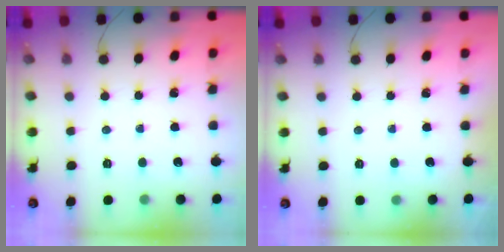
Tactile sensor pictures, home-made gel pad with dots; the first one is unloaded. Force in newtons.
{"total": 1.8, "press": 1.7, "slide": 0.3}